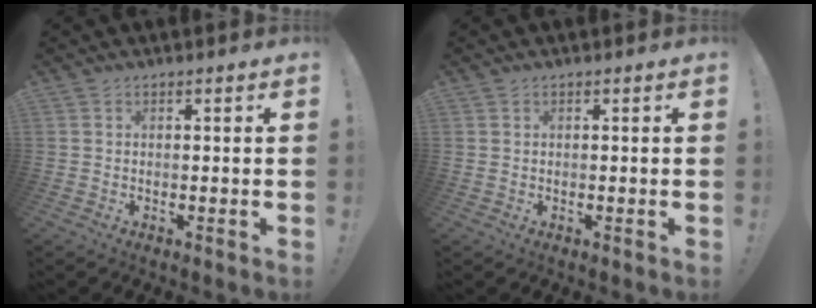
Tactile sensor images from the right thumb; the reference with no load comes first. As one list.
[{"total": 0.0}]